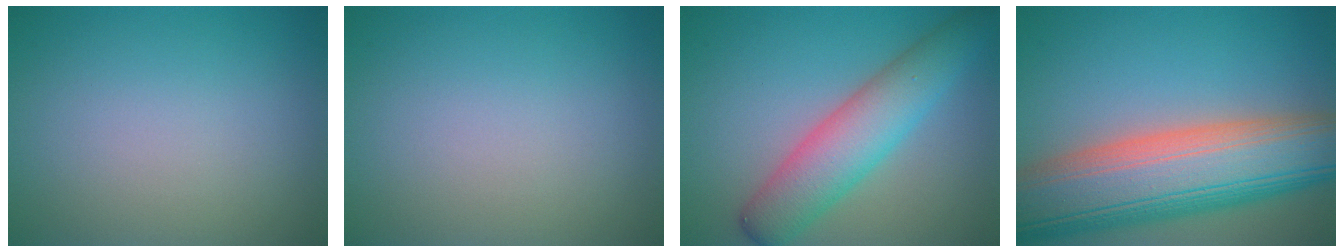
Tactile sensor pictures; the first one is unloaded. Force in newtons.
{"total": 0.0}
{"total": 6.3, "press": 6.3, "slide": 0.2}
{"total": 14.2, "press": 14.1, "slide": 1.0}